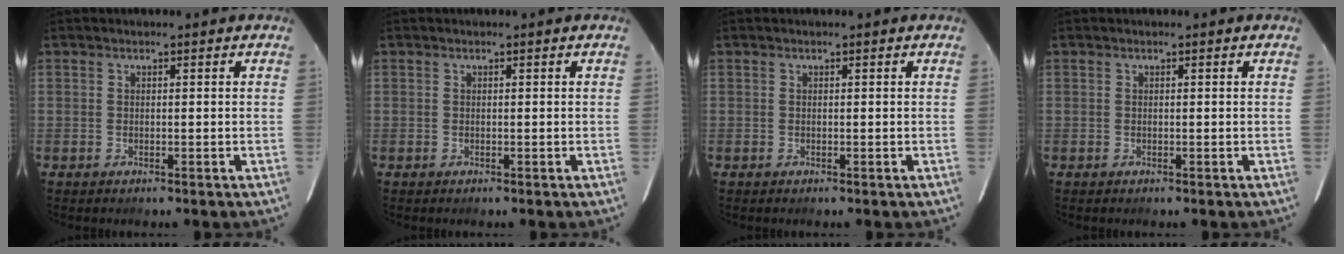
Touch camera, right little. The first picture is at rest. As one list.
[{"total": 0.0}, {"total": 0.0}, {"total": 0.0}]